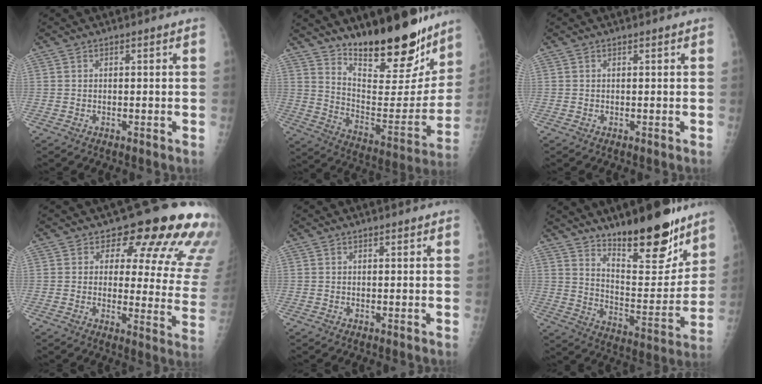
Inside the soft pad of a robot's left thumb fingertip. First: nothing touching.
{"total": 23.4, "force": [17.6, 8.0, 13.2], "torque": [-0.153, -0.113, 0.276]}
{"total": 0.0}
{"total": 18.1, "force": [12.6, 7.5, 10.6], "torque": [-0.072, -0.069, 0.128]}
{"total": 0.5, "force": [0.4, 0.2, 0.2], "torque": [-0.005, -0.002, 0.005]}
{"total": 18.5, "force": [13.6, 5.8, 11.1], "torque": [-0.121, -0.110, 0.221]}